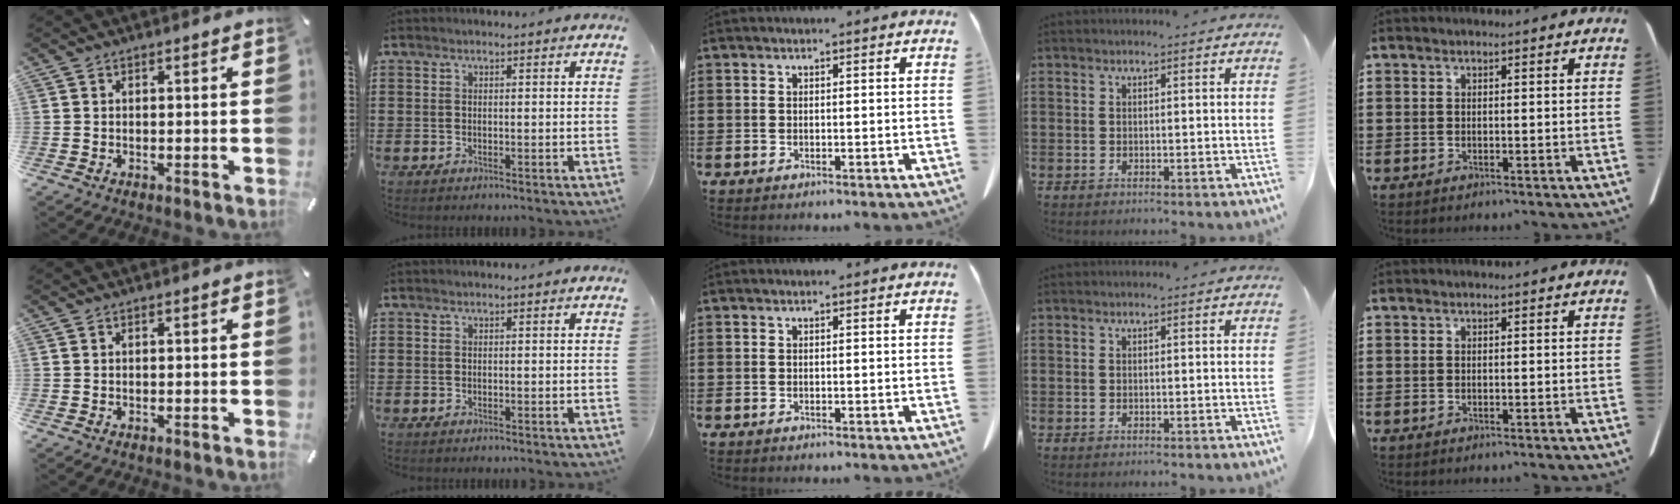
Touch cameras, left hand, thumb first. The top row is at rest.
{}